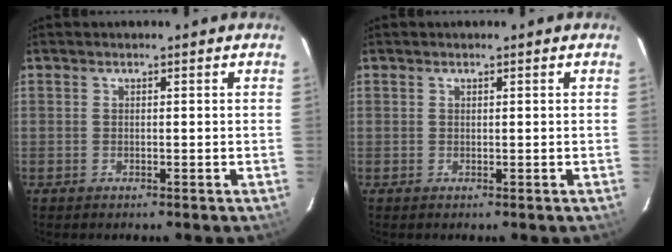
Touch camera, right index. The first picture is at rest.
{"total": 0.0}